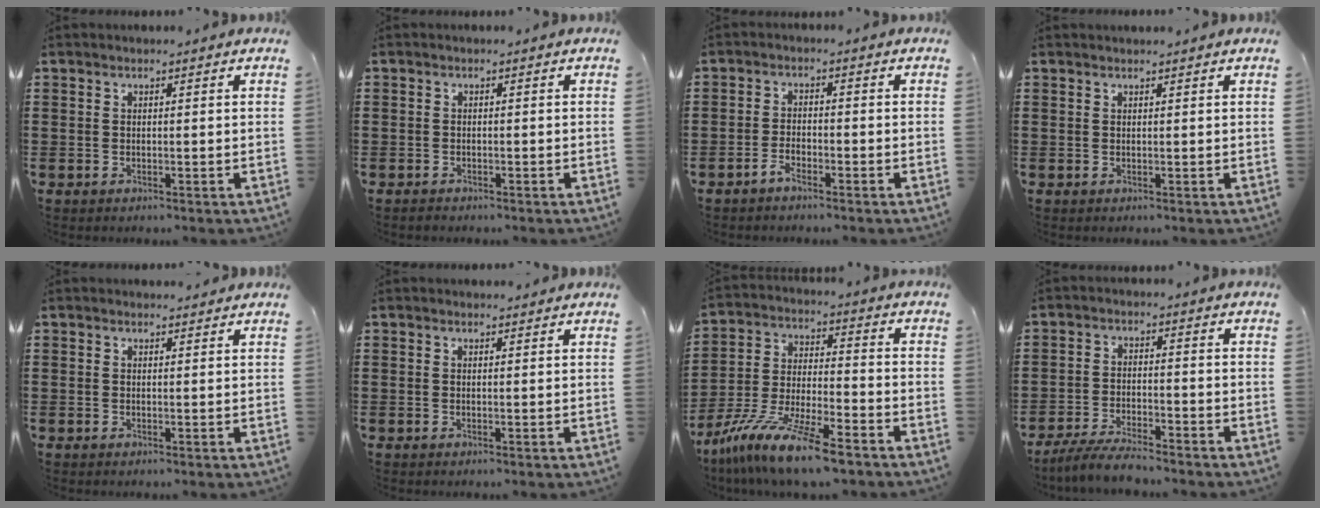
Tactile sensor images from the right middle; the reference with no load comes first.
{"total": 1.0, "force": [-0.8, 0.7, -0.1], "torque": [0.002, 0.004, -0.018]}
{"total": 2.3, "force": [-1.9, 0.6, 1.1], "torque": [-0.028, 0.002, -0.039]}
{"total": 0.5, "force": [0.5, 0.0, 0.0], "torque": [-0.002, -0.001, 0.011]}
{"total": 0.9, "force": [0.8, 0.2, 0.1], "torque": [0.003, -0.002, 0.014]}
{"total": 0.7, "force": [0.6, 0.3, 0.0], "torque": [0.006, -0.002, 0.011]}
{"total": 12.4, "force": [-10.3, 0.6, 6.8], "torque": [-0.139, 0.010, -0.201]}
{"total": 4.9, "force": [-4.6, 0.5, 1.7], "torque": [-0.041, -0.008, -0.092]}